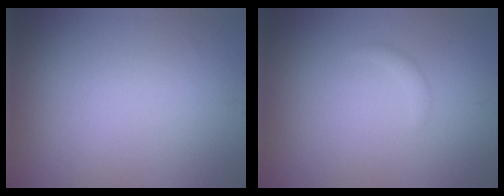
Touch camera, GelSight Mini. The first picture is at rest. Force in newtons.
{"total": 0.9, "press": 0.9, "slide": 0.2}